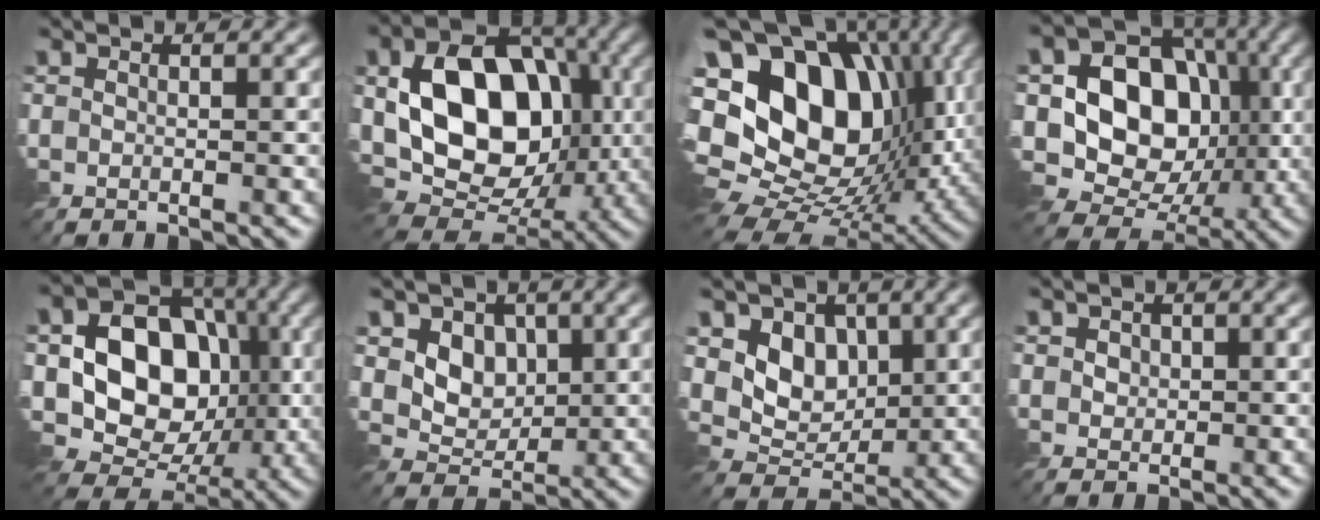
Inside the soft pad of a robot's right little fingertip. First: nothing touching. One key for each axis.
{"total": 12.9, "fx": 0.2, "fy": 9.3, "fz": 8.9, "tx": -0.146, "ty": -0.009, "tz": 0.002}
{"total": 17.5, "fx": 2.6, "fy": 12.6, "fz": 11.9, "tx": -0.224, "ty": 0.019, "tz": 0.048}
{"total": 12.7, "fx": 0.2, "fy": 10.1, "fz": 7.7, "tx": -0.126, "ty": 0.003, "tz": -0.011}
{"total": 11.5, "fx": -0.1, "fy": 8.8, "fz": 7.4, "tx": -0.113, "ty": -0.004, "tz": -0.018}
{"total": 4.1, "fx": 0.9, "fy": 3.3, "fz": 2.3, "tx": -0.050, "ty": -0.014, "tz": 0.013}
{"total": 4.7, "fx": 1.1, "fy": 3.7, "fz": 2.7, "tx": -0.053, "ty": -0.014, "tz": 0.010}
{"total": 1.2, "fx": 0.4, "fy": 1.1, "fz": 0.3, "tx": -0.010, "ty": -0.003, "tz": 0.010}